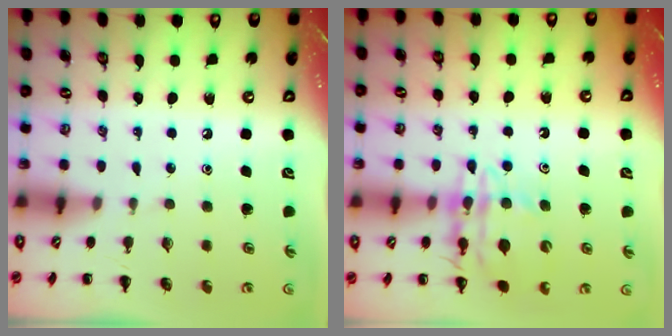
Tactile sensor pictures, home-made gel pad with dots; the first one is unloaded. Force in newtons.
{"total": 13.5, "press": 13.2, "slide": 2.7}